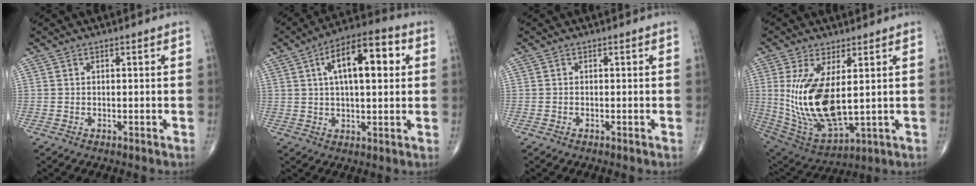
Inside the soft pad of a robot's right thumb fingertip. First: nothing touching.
{"total": 14.0, "force": [3.6, 5.7, 12.3], "torque": [-0.178, 0.016, 0.050]}
{"total": 0.0}
{"total": 16.2, "force": [1.7, 6.8, 14.6], "torque": [-0.295, -0.029, 0.055]}